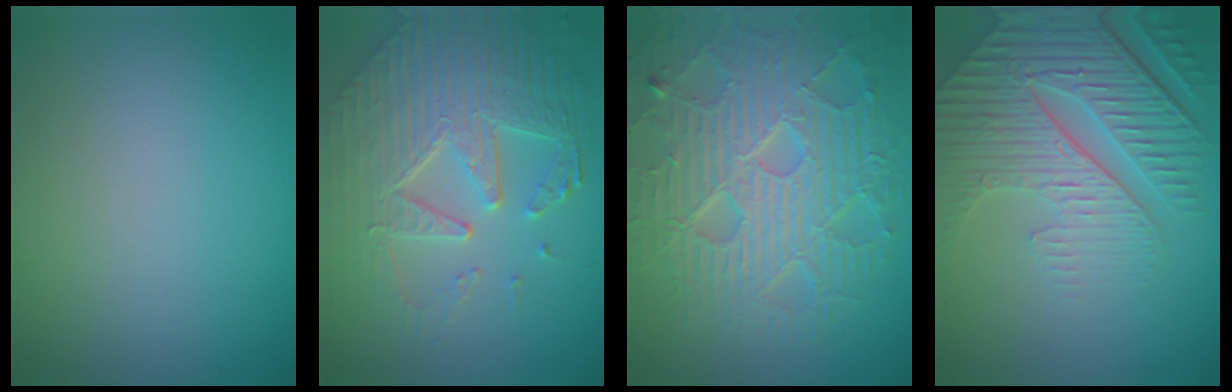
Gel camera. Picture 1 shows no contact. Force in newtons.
{"total": 8.5, "press": 6.0, "slide": 6.0}
{"total": 9.0, "press": 6.5, "slide": 6.3}
{"total": 8.6, "press": 6.1, "slide": 6.1}